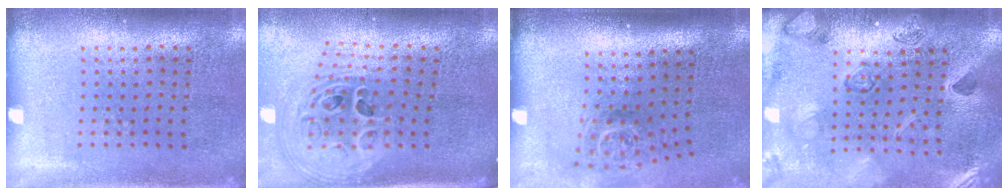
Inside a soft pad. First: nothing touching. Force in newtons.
{"total": 3.0, "press": 2.0, "slide": 2.2}
{"total": 1.8, "press": 1.2, "slide": 1.3}
{"total": 2.4, "press": 2.4, "slide": 0.3}